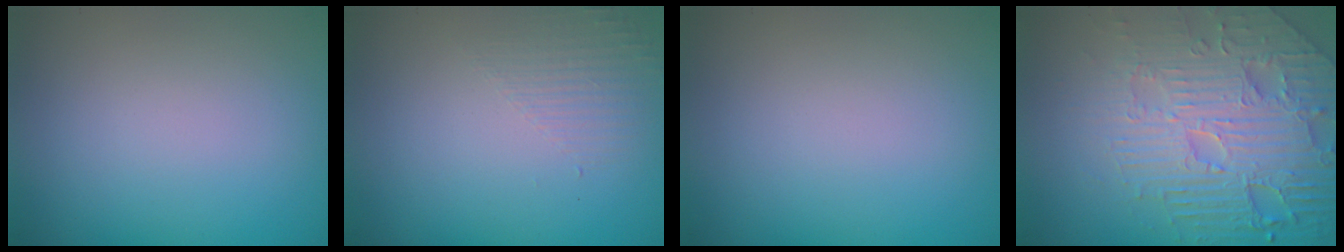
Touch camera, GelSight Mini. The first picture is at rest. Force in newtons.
{"total": 1.4, "press": 0.2, "slide": 1.4}
{"total": 0.0}
{"total": 7.4, "press": 6.0, "slide": 4.4}